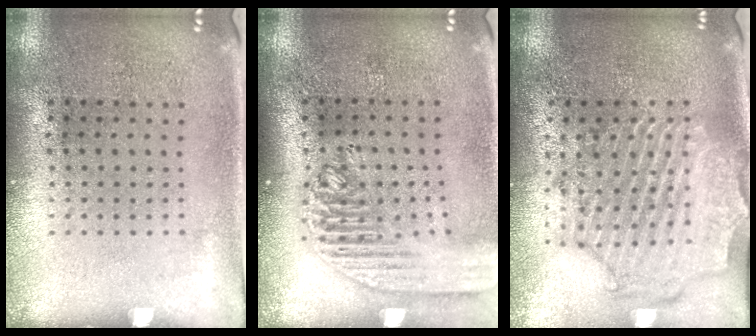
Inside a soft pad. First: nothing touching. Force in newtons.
{"total": 2.1, "press": 1.8, "slide": 1.1}
{"total": 2.3, "press": 2.2, "slide": 0.8}